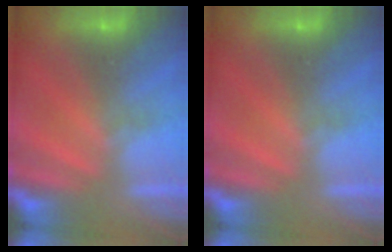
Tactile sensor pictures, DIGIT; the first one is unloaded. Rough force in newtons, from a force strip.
{"total": 0.0}